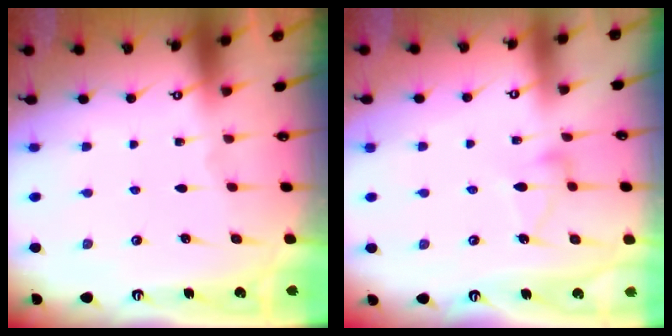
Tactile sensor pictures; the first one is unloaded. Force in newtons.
{"total": 6.0, "press": 6.0, "slide": 0.4}